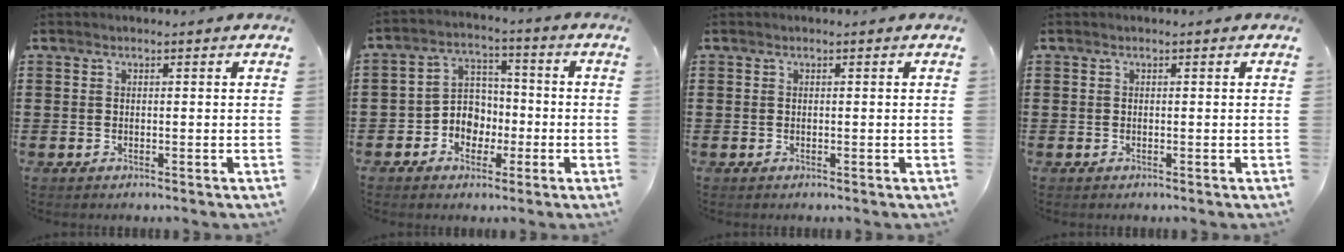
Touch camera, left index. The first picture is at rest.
{"total": 5.7, "force": [-2.0, 5.0, 1.8], "torque": [-0.048, 0.015, -0.041]}
{"total": 0.0}
{"total": 0.0}